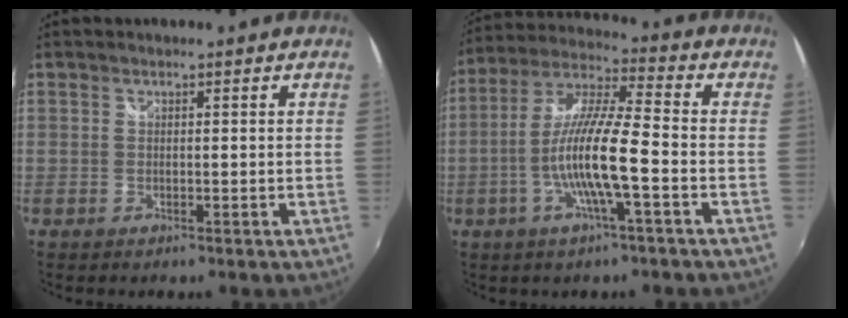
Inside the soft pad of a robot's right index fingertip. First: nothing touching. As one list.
[{"total": 12.6, "force": [-3.8, 0.9, 12.0], "torque": [-0.236, 0.001, -0.075]}]